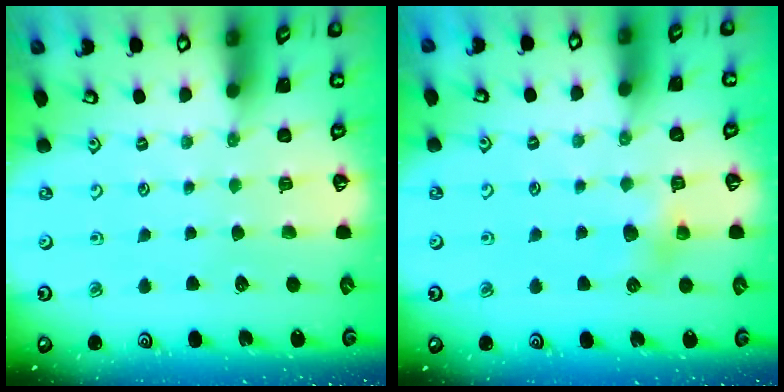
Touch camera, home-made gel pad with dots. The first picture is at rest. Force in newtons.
{"total": 5.4, "press": 5.3, "slide": 0.5}